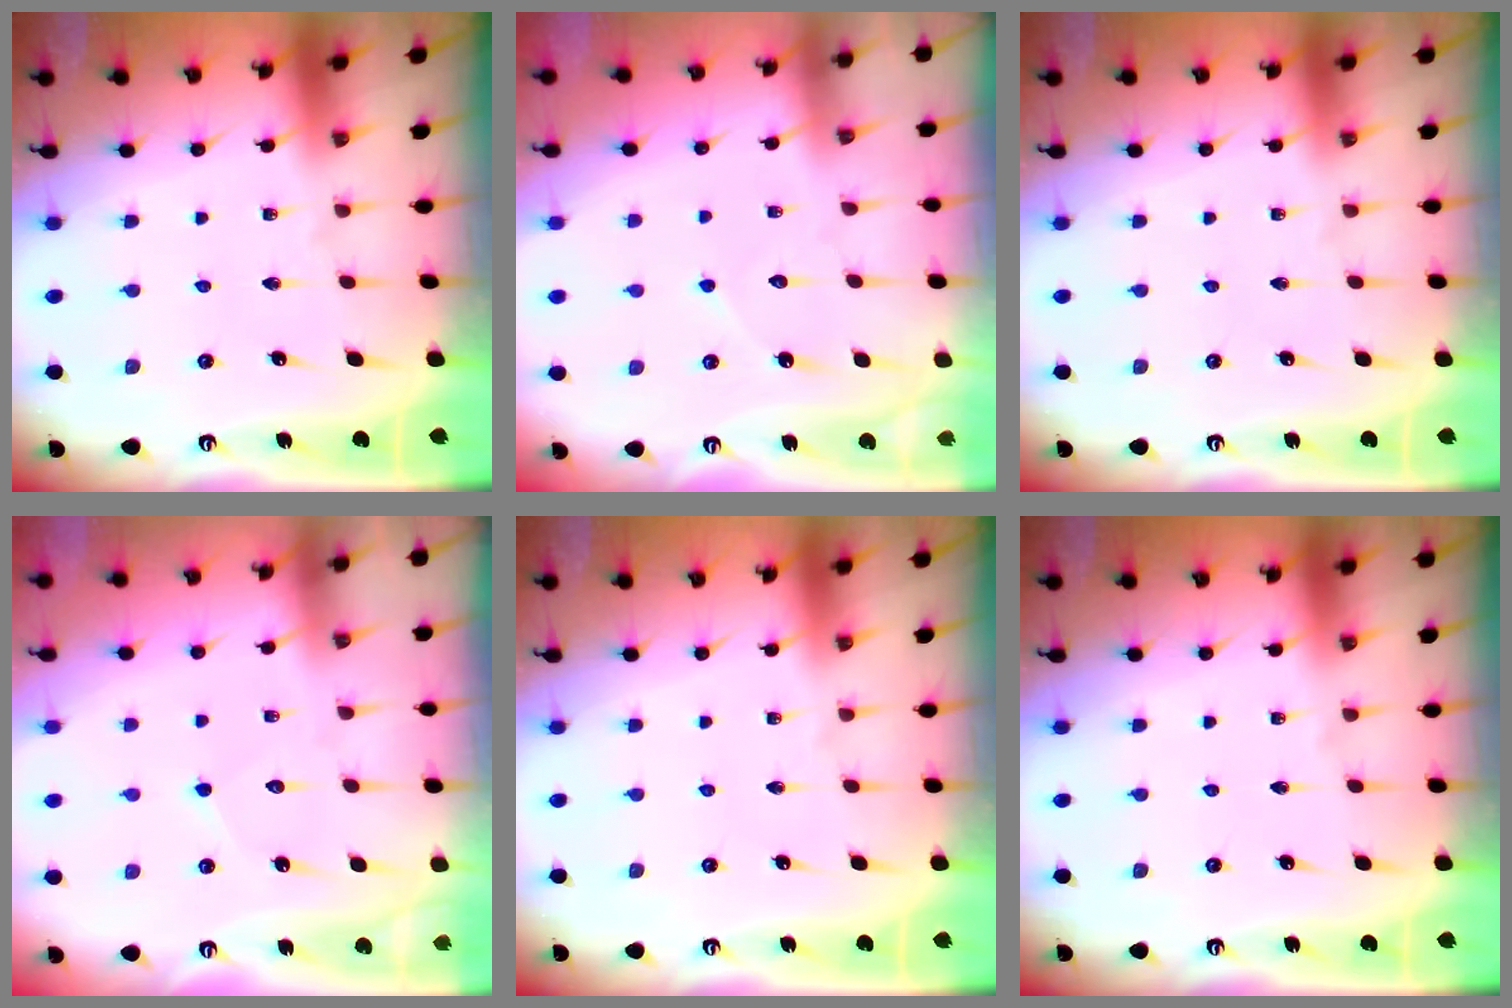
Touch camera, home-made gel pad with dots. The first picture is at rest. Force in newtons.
{"total": 4.9, "press": 4.9, "slide": 0.4}
{"total": 0.0}
{"total": 4.8, "press": 4.8, "slide": 0.3}
{"total": 0.0}
{"total": 0.0}